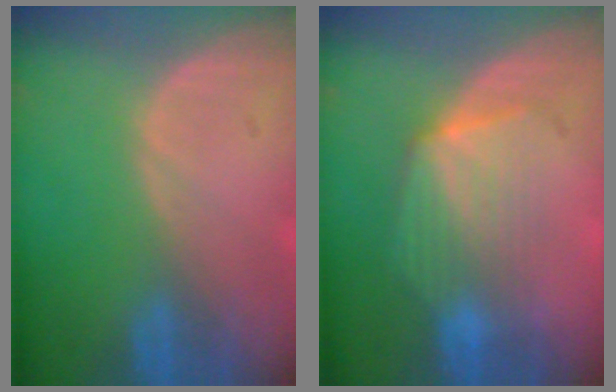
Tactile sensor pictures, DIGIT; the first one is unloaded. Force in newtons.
{"total": 7.2, "press": 6.7, "slide": 2.6}